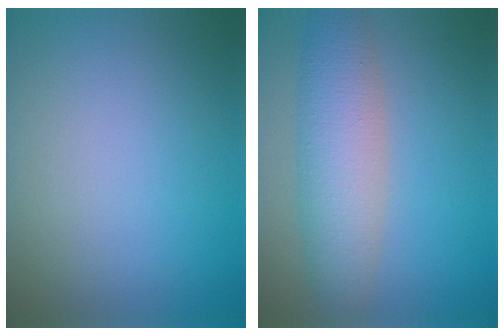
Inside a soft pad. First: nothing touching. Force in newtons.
{"total": 5.8, "press": 5.8, "slide": 0.2}